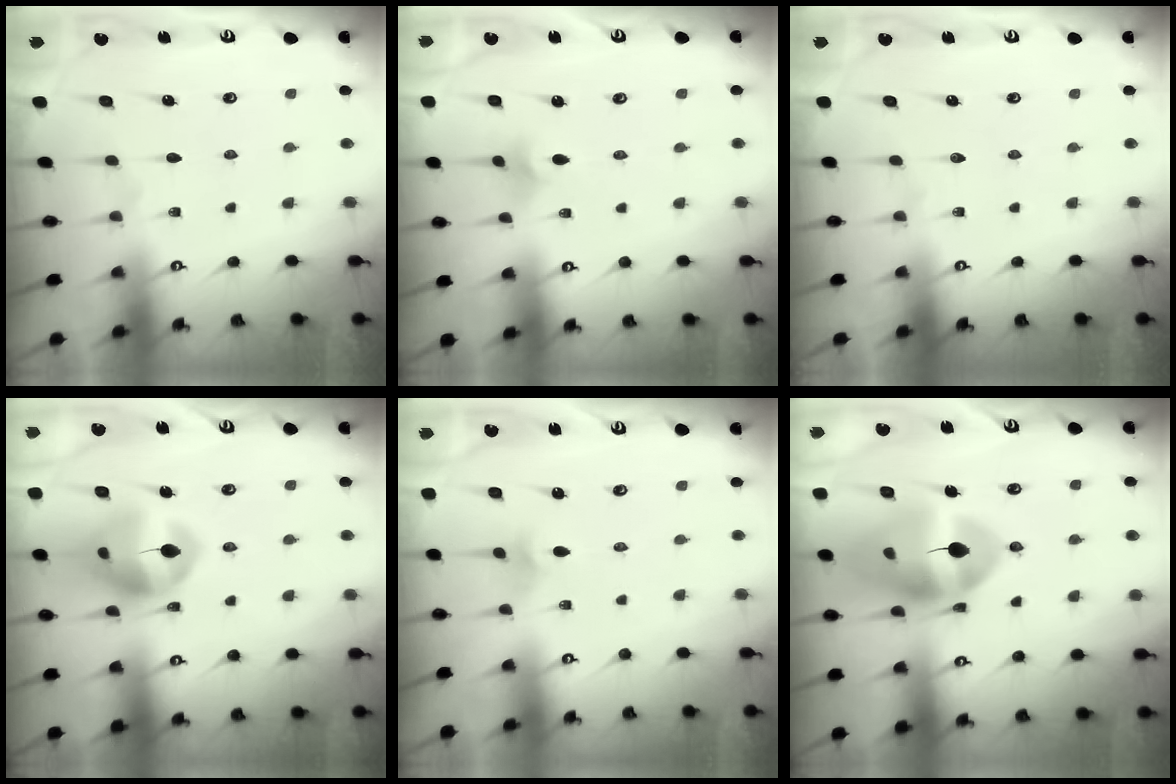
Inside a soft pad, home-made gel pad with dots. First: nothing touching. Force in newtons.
{"total": 2.3, "press": 2.2, "slide": 0.6}
{"total": 0.0}
{"total": 13.8, "press": 13.6, "slide": 2.0}
{"total": 3.0, "press": 2.9, "slide": 0.8}
{"total": 16.1, "press": 16.0, "slide": 1.7}